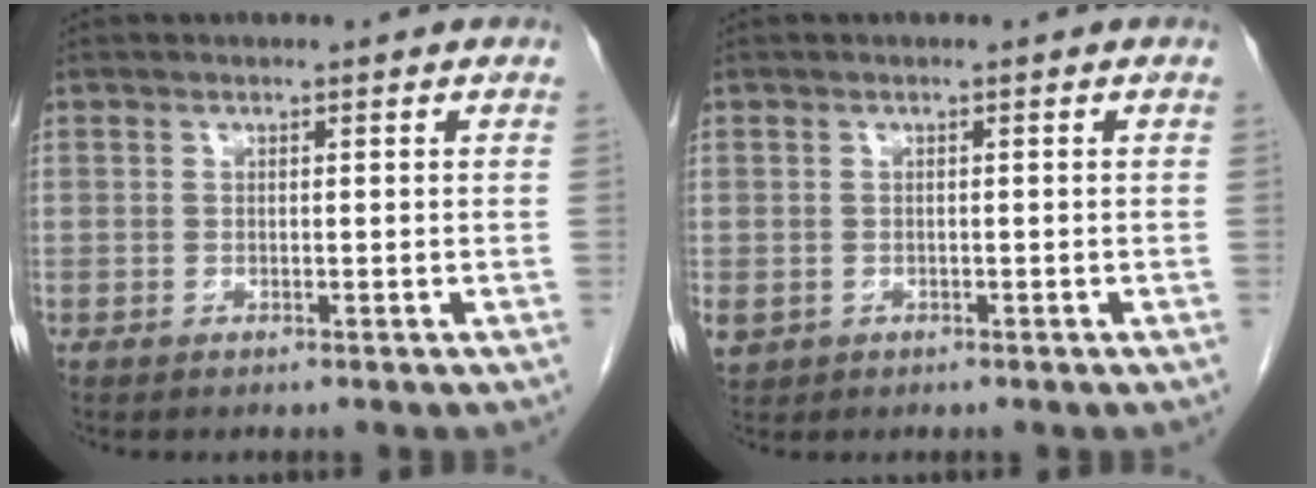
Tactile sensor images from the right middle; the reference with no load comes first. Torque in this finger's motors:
{"motor_torque": [0.63, -0.32, 0.32, 0.07]}